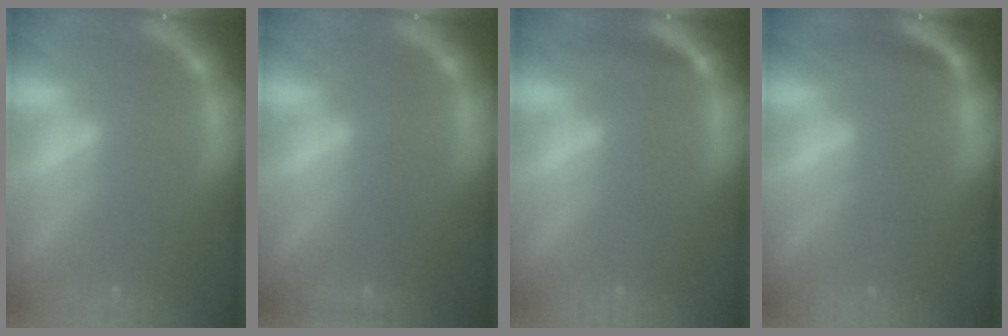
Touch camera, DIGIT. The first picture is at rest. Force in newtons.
{"total": 0.9}
{"total": 1.4}
{"total": 2.5}